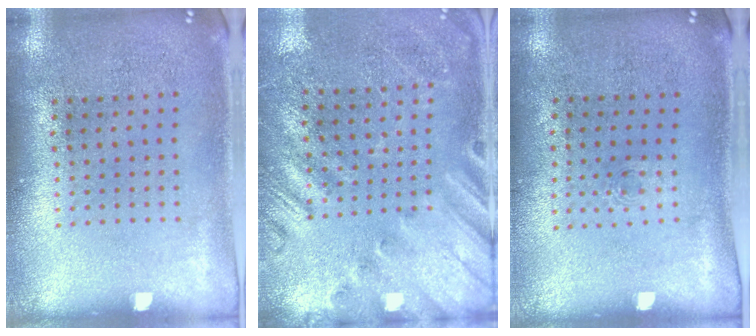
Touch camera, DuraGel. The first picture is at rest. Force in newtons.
{"total": 2.2, "press": 1.8, "slide": 1.2}
{"total": 0.5, "press": 0.2, "slide": 0.5}